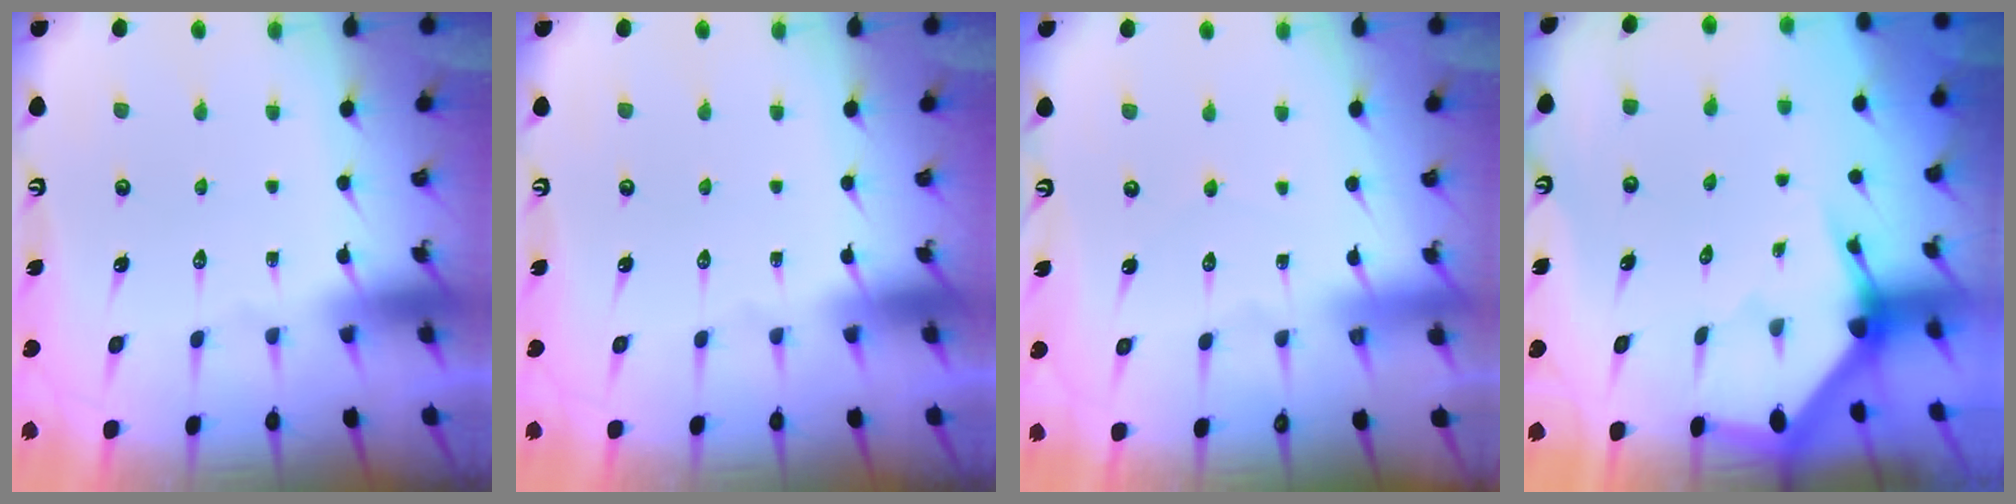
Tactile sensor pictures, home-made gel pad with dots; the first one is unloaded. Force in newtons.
{"total": 0.0}
{"total": 2.9, "press": 2.9, "slide": 0.4}
{"total": 2.9, "press": 2.9, "slide": 0.1}